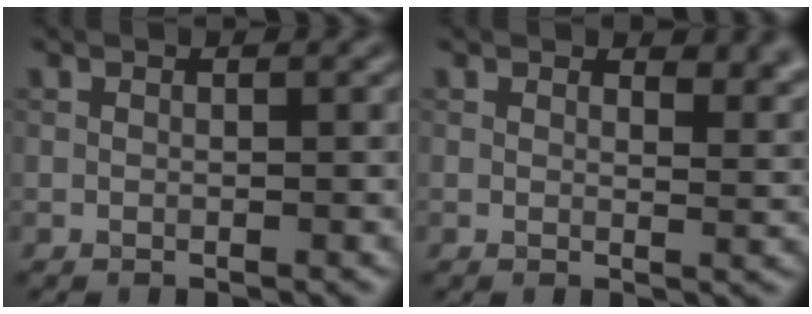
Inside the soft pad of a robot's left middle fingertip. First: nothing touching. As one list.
[{"total": 3.0, "force": [2.2, 1.2, 1.6], "torque": [-0.021, -0.005, 0.028]}]